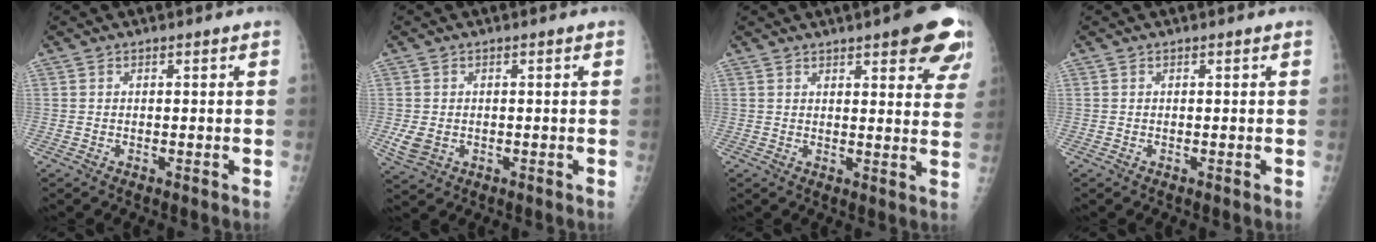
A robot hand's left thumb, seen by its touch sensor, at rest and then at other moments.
{"total": 3.9, "force": [-0.8, 3.0, 2.3], "torque": [-0.042, -0.005, -0.004]}
{"total": 12.7, "force": [7.4, 3.8, 9.6], "torque": [-0.083, -0.028, 0.083]}
{"total": 0.0}